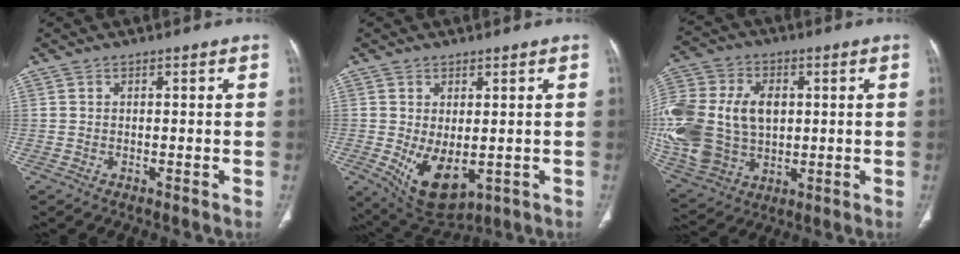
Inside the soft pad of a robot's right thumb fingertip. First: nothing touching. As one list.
[{"total": 9.4, "force": [-1.6, 5.2, 7.7], "torque": [-0.120, -0.014, -0.001]}, {"total": 27.9, "force": [1.6, 20.3, 19.1], "torque": [-0.456, 0.021, 0.050]}]